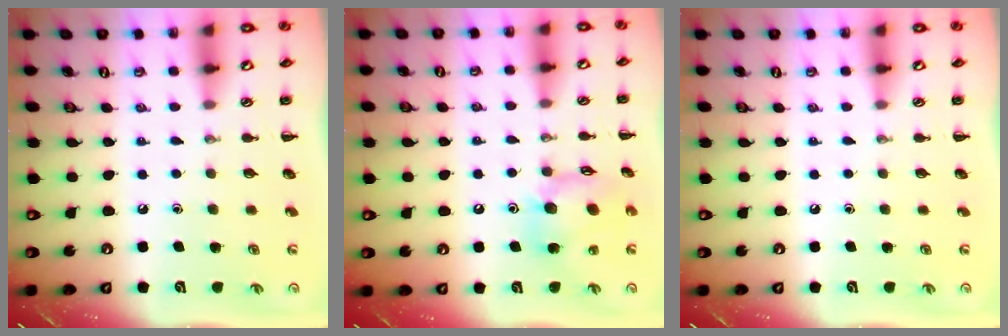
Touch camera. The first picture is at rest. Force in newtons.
{"total": 14.2, "press": 14.1, "slide": 1.7}
{"total": 0.0}